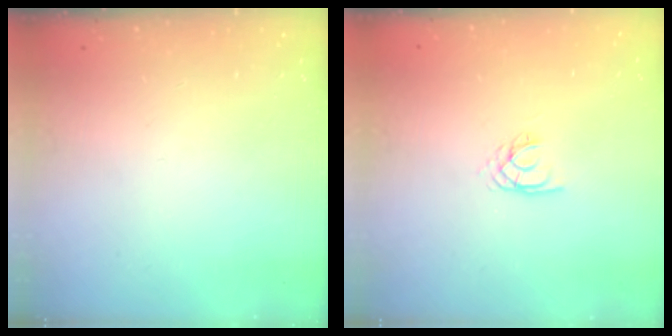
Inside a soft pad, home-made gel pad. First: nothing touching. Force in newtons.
{"total": 2.1, "press": 2.1, "slide": 0.4}